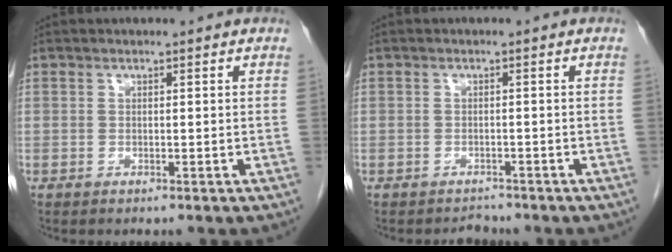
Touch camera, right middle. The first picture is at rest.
{"total": 1.4, "force": [-1.3, 0.4, -0.4], "torque": [-0.001, -0.005, -0.020]}